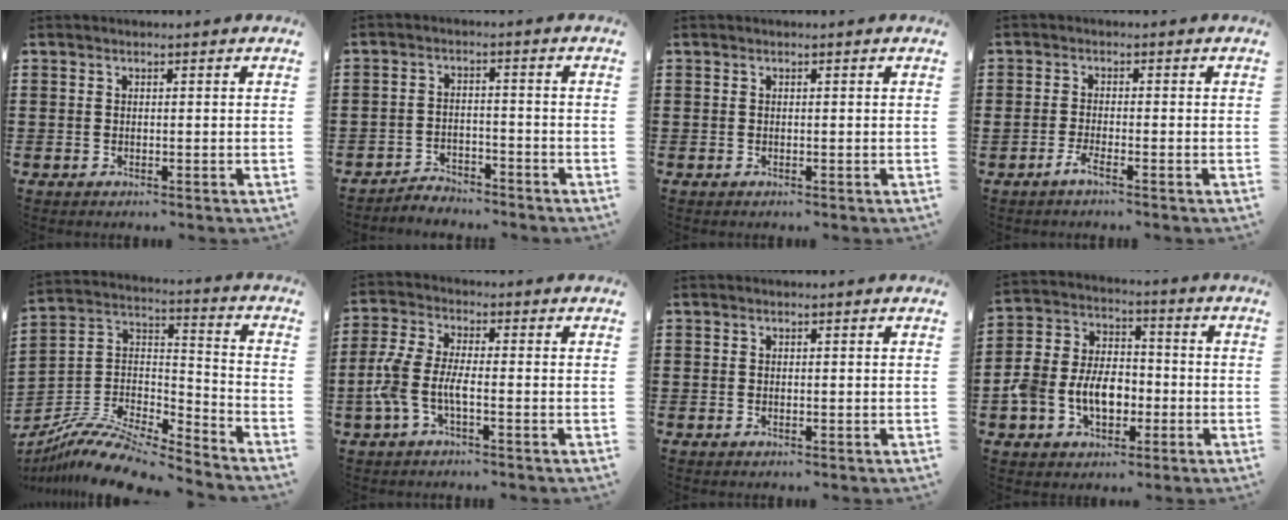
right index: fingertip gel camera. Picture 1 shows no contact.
{"total": 3.1, "force": [-3.0, 0.6, -0.2], "torque": [-0.005, 0.003, -0.066]}
{"total": 0.0}
{"total": 2.0, "force": [-1.3, 0.0, 1.6], "torque": [-0.042, -0.010, -0.027]}
{"total": 10.2, "force": [-8.6, 2.6, 4.7], "torque": [-0.101, 0.017, -0.172]}
{"total": 5.7, "force": [-2.0, 2.1, 4.9], "torque": [-0.135, -0.013, -0.049]}
{"total": 0.0}
{"total": 8.3, "force": [-2.5, 6.1, 5.1], "torque": [-0.129, 0.010, -0.051]}